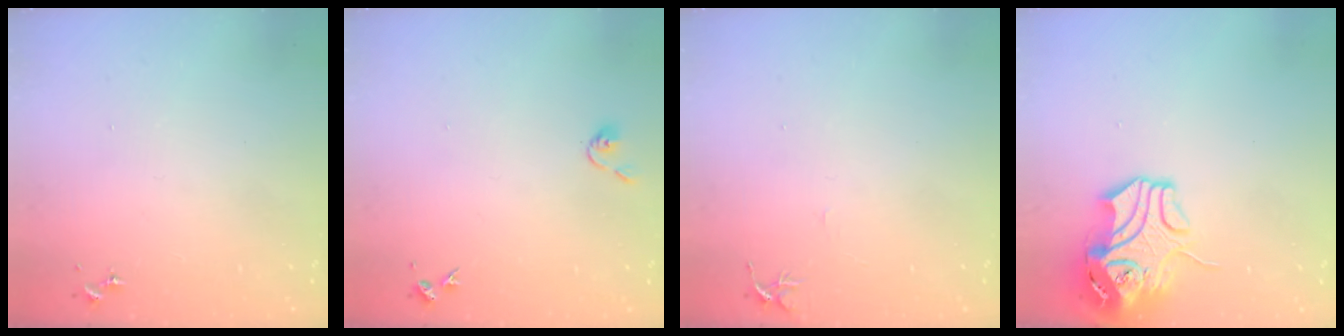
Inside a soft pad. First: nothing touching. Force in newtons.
{"total": 3.8, "press": 3.8, "slide": 0.3}
{"total": 5.6, "press": 5.6, "slide": 0.5}
{"total": 12.7, "press": 12.5, "slide": 1.8}